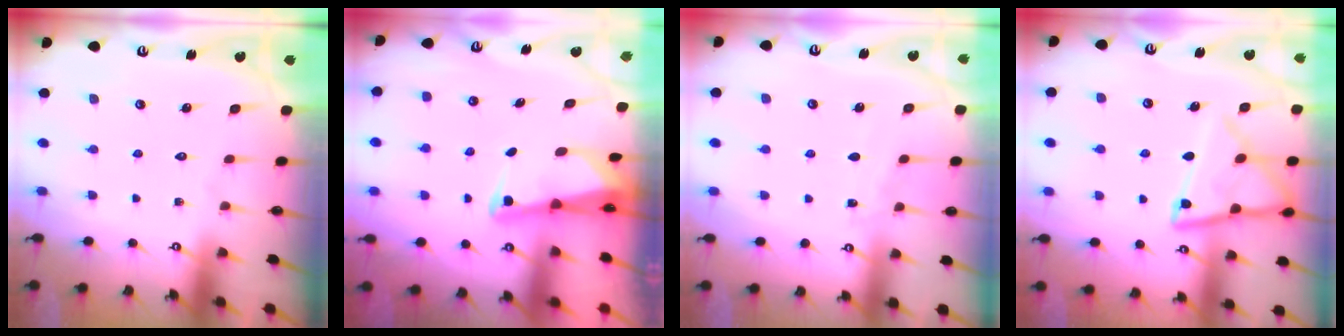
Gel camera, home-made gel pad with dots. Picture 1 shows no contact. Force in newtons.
{"total": 2.7, "press": 2.7, "slide": 0.2}
{"total": 3.8, "press": 3.8, "slide": 0.5}
{"total": 13.9, "press": 13.8, "slide": 1.4}